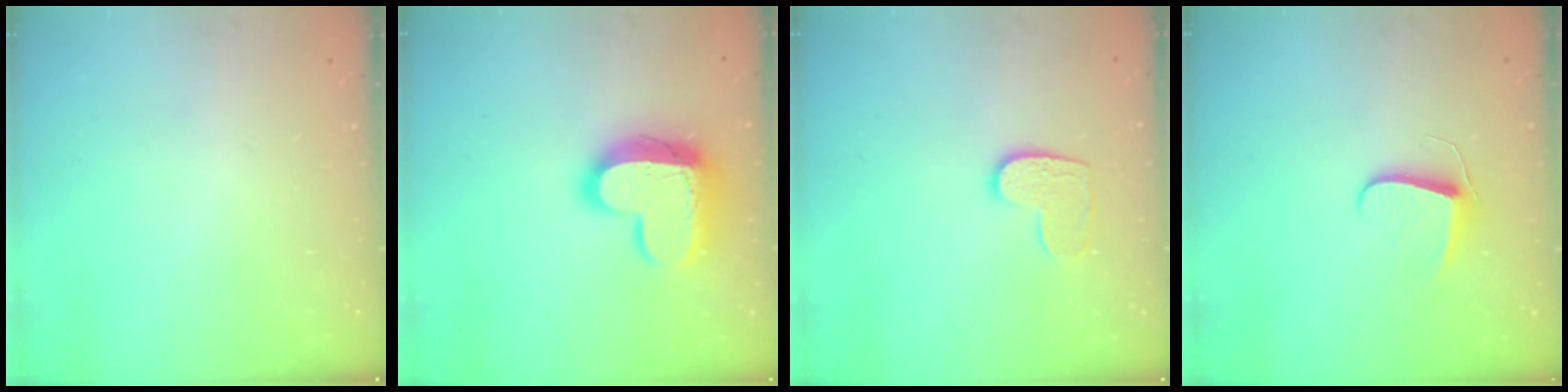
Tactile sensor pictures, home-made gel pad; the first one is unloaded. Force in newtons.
{"total": 15.7, "press": 15.7, "slide": 1.2}
{"total": 8.9, "press": 8.9, "slide": 0.5}
{"total": 7.3, "press": 7.2, "slide": 0.6}